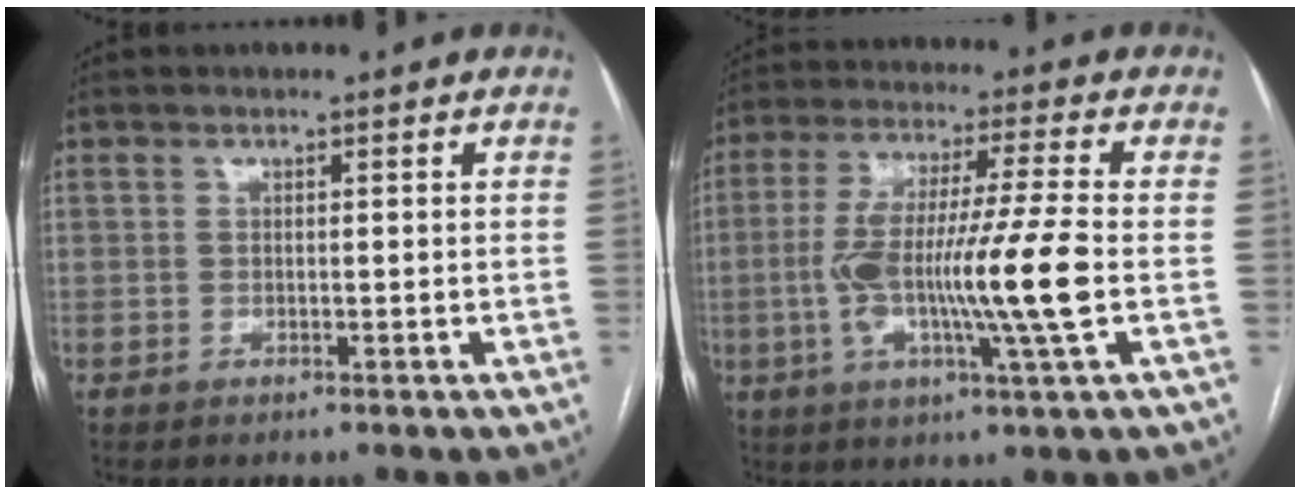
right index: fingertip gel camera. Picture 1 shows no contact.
{"total": 14.8, "force": [-2.3, -0.2, 14.6], "torque": [-0.280, -0.004, -0.048]}